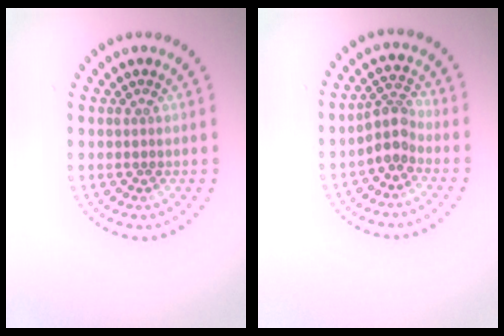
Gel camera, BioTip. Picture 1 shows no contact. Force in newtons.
{"total": 2.4, "press": 1.9, "slide": 1.5}